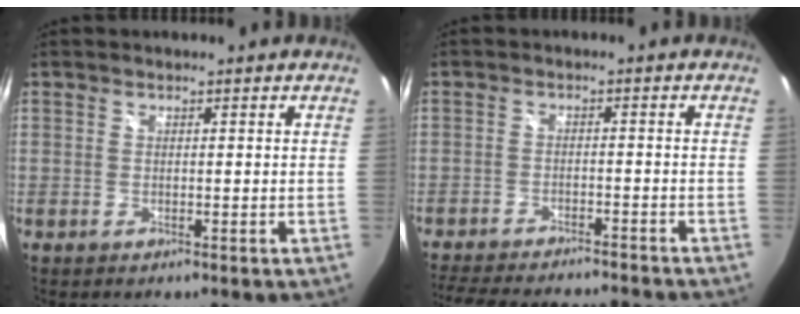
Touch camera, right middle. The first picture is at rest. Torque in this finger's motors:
{"motor_torque": [1.05, -1.09, 0.09, 0.05]}